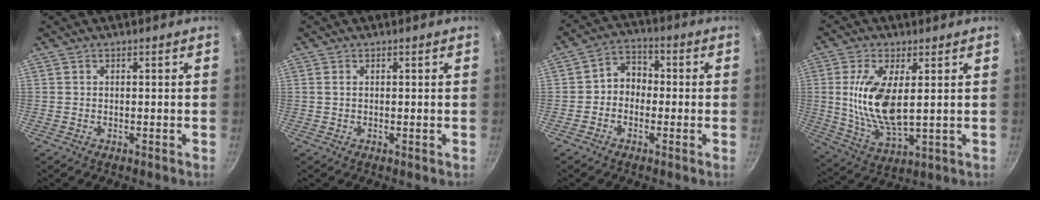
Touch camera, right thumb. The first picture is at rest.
{"total": 0.5, "force": [0.2, 0.1, 0.5], "torque": [-0.010, 0.000, 0.002]}
{"total": 5.7, "force": [-0.9, 4.7, 3.2], "torque": [-0.020, 0.023, -0.031]}
{"total": 13.0, "force": [2.0, 5.7, 11.6], "torque": [-0.228, -0.015, 0.044]}